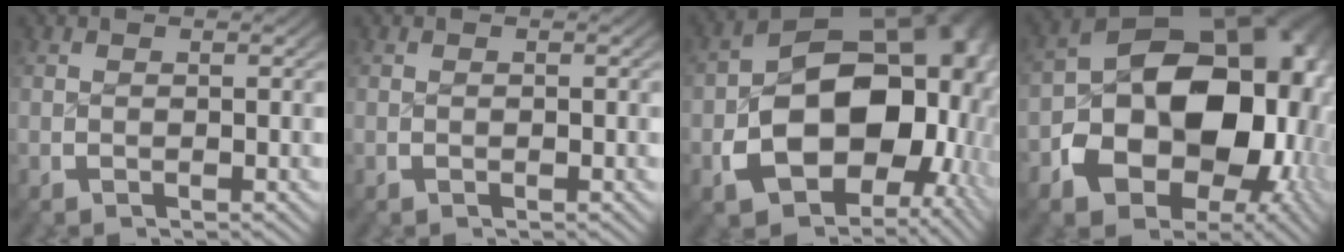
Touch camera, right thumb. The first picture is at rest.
{"total": 0.0}
{"total": 22.4, "force": [-2.4, 15.5, 16.0], "torque": [-0.268, -0.057, -0.021]}
{"total": 24.7, "force": [-1.8, 16.7, 18.1], "torque": [-0.285, -0.052, -0.014]}